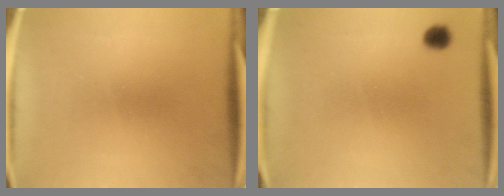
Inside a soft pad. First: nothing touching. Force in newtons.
{"total": 2.3}